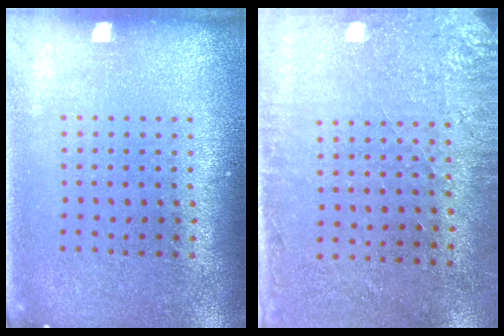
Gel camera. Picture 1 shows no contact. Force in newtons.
{"total": 2.7, "press": 2.3, "slide": 1.5}